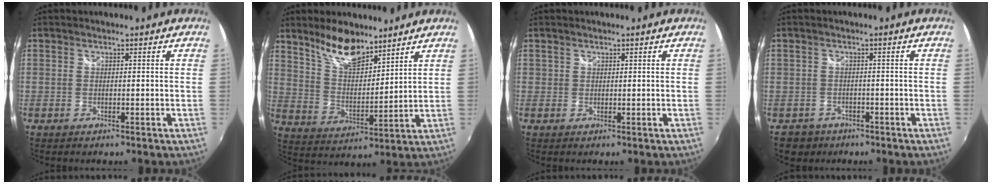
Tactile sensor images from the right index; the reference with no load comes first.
{"total": 10.9, "force": [8.4, 4.0, 5.6], "torque": [-0.097, 0.000, 0.159]}
{"total": 0.6, "force": [0.2, 0.5, 0.0], "torque": [0.001, 0.001, 0.003]}
{"total": 3.9, "force": [-2.2, 3.3, 0.3], "torque": [-0.021, 0.004, -0.032]}